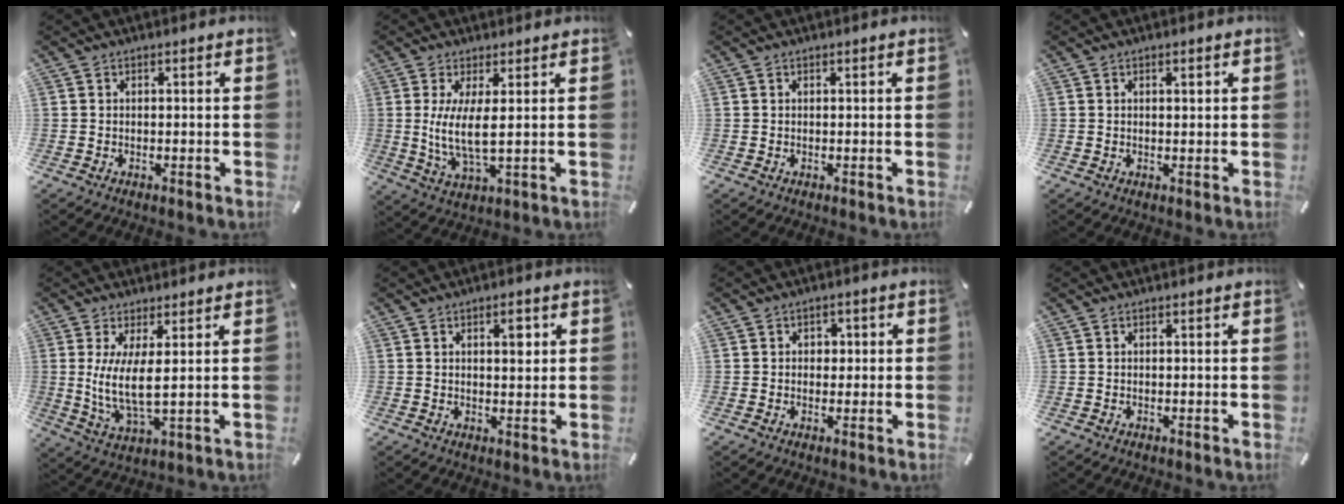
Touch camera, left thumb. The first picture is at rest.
{"total": 8.3, "force": [1.2, 1.9, 8.0], "torque": [-0.177, -0.017, 0.017]}
{"total": 0.0}
{"total": 1.1, "force": [0.4, 0.5, 0.9], "torque": [-0.010, 0.000, 0.003]}
{"total": 8.4, "force": [1.7, 2.0, 7.9], "torque": [-0.178, -0.017, 0.028]}
{"total": 4.3, "force": [1.4, 1.9, 3.6], "torque": [-0.042, -0.007, 0.016]}
{"total": 2.3, "force": [-0.5, 2.0, 1.0], "torque": [-0.013, 0.006, -0.016]}
{"total": 0.0}